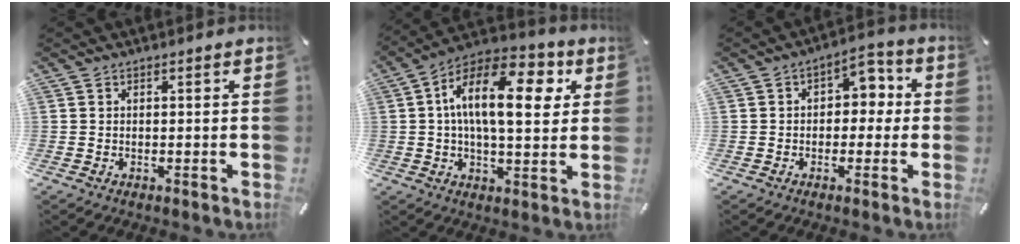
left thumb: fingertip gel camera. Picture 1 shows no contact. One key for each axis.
{"total": 18.6, "fx": 4.8, "fy": 9.0, "fz": 15.5, "tx": -0.278, "ty": -0.009, "tz": 0.069}
{"total": 5.7, "fx": 0.0, "fy": 4.5, "fz": 3.5, "tx": -0.032, "ty": -0.004, "tz": -0.012}